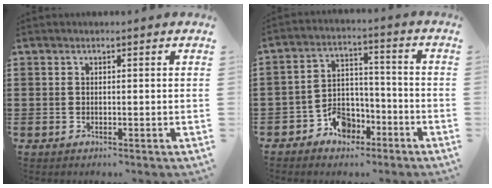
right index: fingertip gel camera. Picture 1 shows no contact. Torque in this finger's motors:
{"motor_torque": [0.02, -0.05, 0.10, 0.07]}